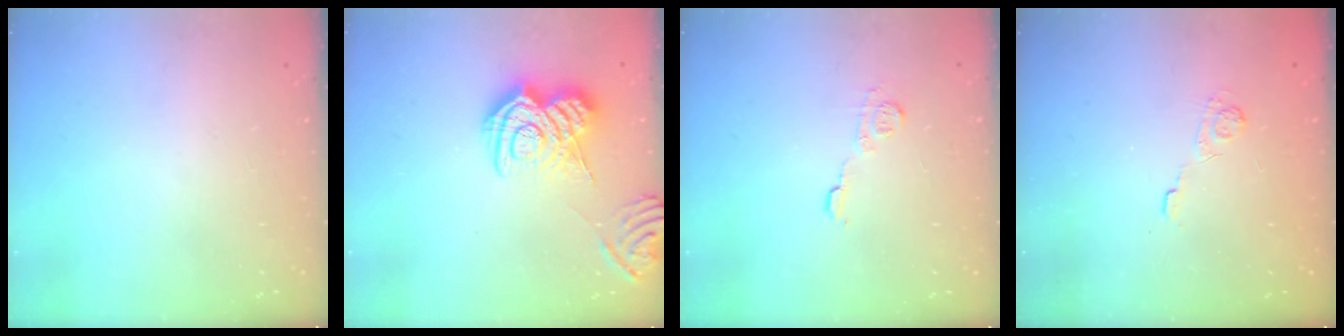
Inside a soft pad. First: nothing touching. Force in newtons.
{"total": 14.0, "press": 14.0, "slide": 0.7}
{"total": 7.8, "press": 7.8, "slide": 0.6}
{"total": 3.6, "press": 3.3, "slide": 1.5}